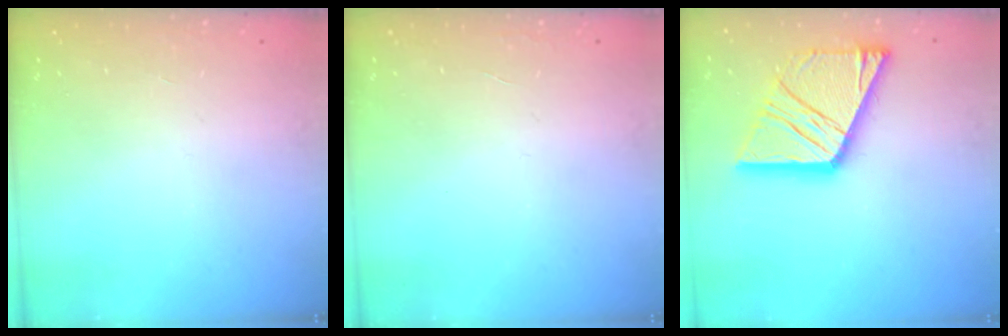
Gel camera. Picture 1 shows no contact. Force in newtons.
{"total": 0.0}
{"total": 19.0, "press": 19.0, "slide": 1.6}